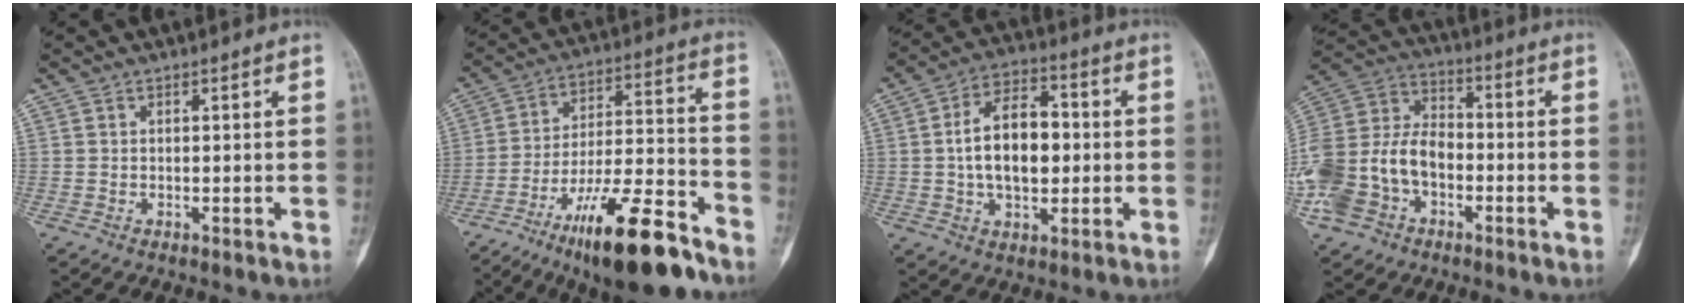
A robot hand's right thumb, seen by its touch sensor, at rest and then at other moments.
{"total": 20.4, "force": [-13.5, 5.0, 14.5], "torque": [-0.236, 0.076, -0.223]}
{"total": 14.1, "force": [0.2, 8.4, 11.3], "torque": [-0.167, 0.020, 0.000]}
{"total": 18.0, "force": [-5.9, 13.0, 11.0], "torque": [-0.236, 0.050, -0.114]}